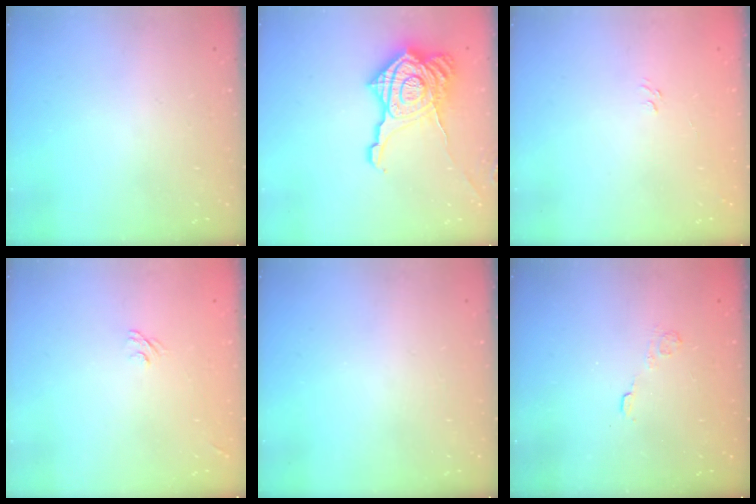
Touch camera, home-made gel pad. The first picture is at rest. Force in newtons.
{"total": 24.8, "press": 24.7, "slide": 1.8}
{"total": 5.4, "press": 5.3, "slide": 1.0}
{"total": 7.4, "press": 7.3, "slide": 1.2}
{"total": 0.0}
{"total": 2.7, "press": 2.3, "slide": 1.4}